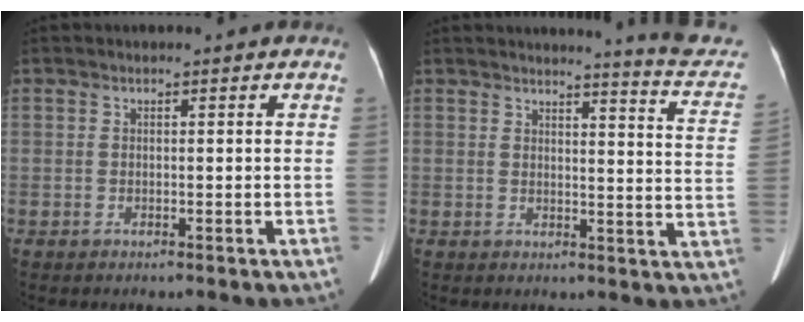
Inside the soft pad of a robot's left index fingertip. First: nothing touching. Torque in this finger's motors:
{"motor_torque": [-0.28, -0.95, 0.02, 0.03]}